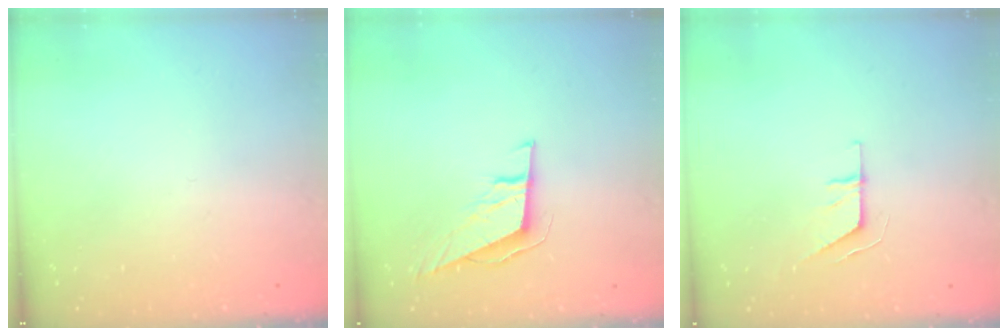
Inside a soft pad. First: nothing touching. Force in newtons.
{"total": 6.9, "press": 6.3, "slide": 2.8}
{"total": 4.5, "press": 4.5, "slide": 0.3}